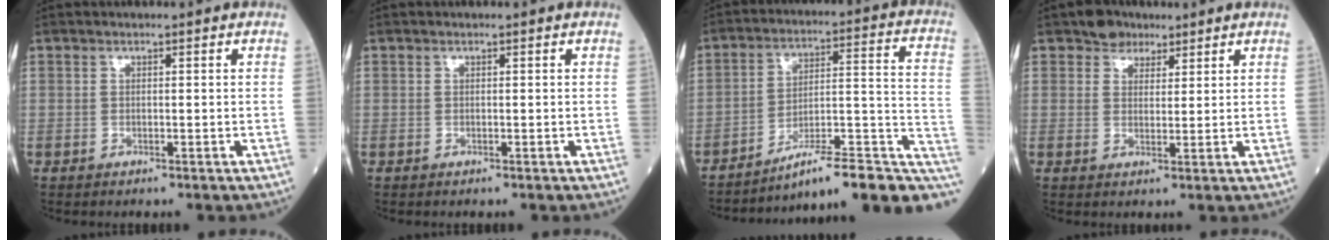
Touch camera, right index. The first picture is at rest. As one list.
[{"total": 0.0}, {"total": 18.6, "force": [-13.9, 2.4, 12.0], "torque": [-0.101, 0.044, -0.201]}, {"total": 3.7, "force": [2.6, 2.5, 0.6], "torque": [-0.007, 0.006, 0.039]}]